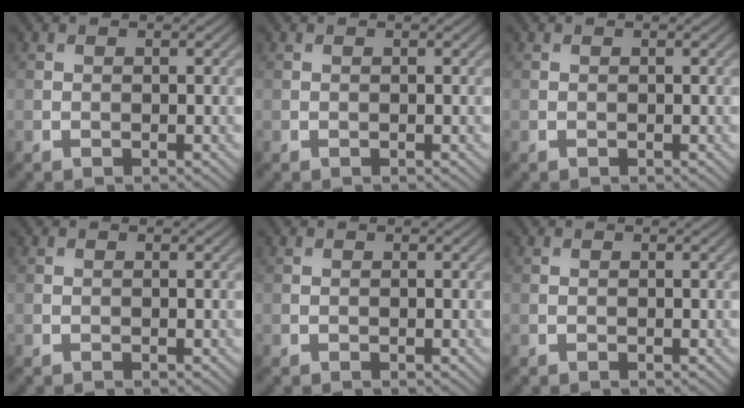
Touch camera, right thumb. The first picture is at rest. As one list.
[{"total": 0.0}, {"total": 0.0}, {"total": 0.0}, {"total": 0.0}, {"total": 0.0}]